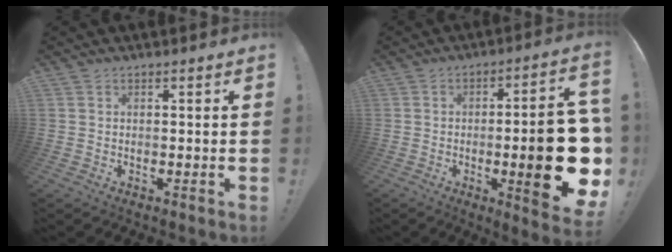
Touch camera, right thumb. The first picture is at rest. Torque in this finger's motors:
{"motor_torque": [1.95, 3.06, 1.59, -1.18, 0.13]}